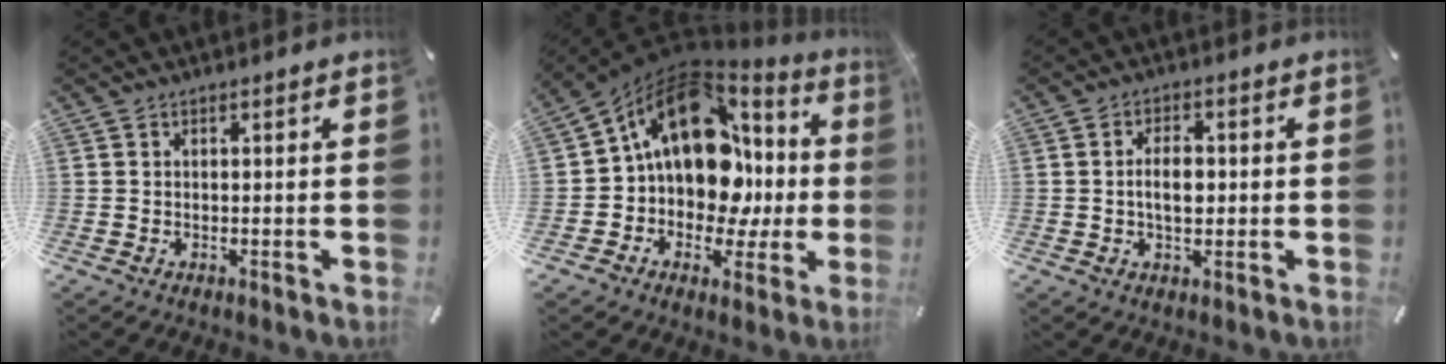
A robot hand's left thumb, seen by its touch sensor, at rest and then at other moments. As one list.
[{"total": 19.6, "force": [5.0, 13.5, 13.4], "torque": [-0.203, -0.041, 0.085]}, {"total": 5.3, "force": [-0.1, 3.0, 4.4], "torque": [-0.082, 0.003, -0.005]}]